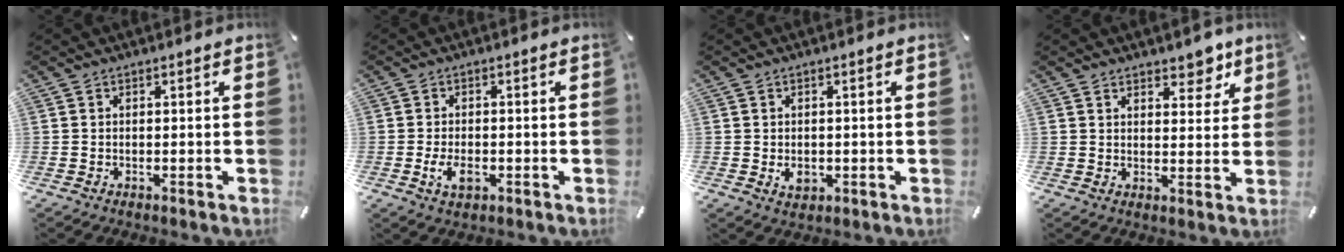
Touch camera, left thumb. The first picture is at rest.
{"total": 4.0, "force": [-1.1, 2.3, 3.1], "torque": [-0.073, -0.002, -0.022]}
{"total": 2.9, "force": [-0.5, 2.2, 1.8], "torque": [-0.032, -0.003, -0.011]}
{"total": 5.7, "force": [4.3, 3.2, 2.0], "torque": [-0.004, -0.028, 0.068]}